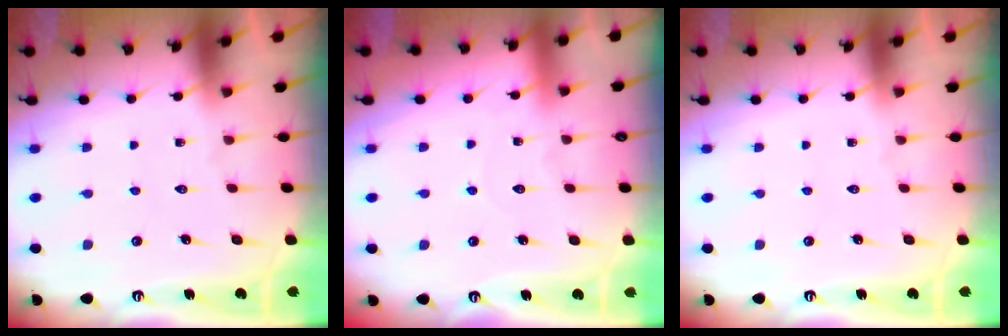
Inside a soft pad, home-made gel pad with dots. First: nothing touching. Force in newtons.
{"total": 3.8, "press": 3.7, "slide": 0.4}
{"total": 0.0}